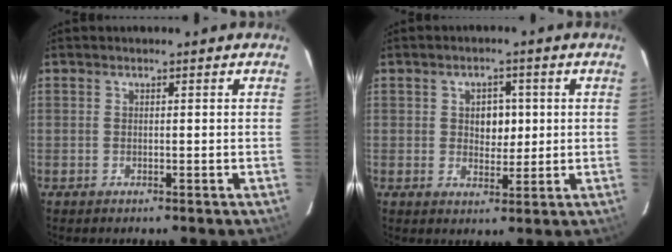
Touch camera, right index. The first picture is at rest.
{"total": 4.5, "force": [0.7, 3.3, 3.1], "torque": [-0.045, 0.008, 0.013]}